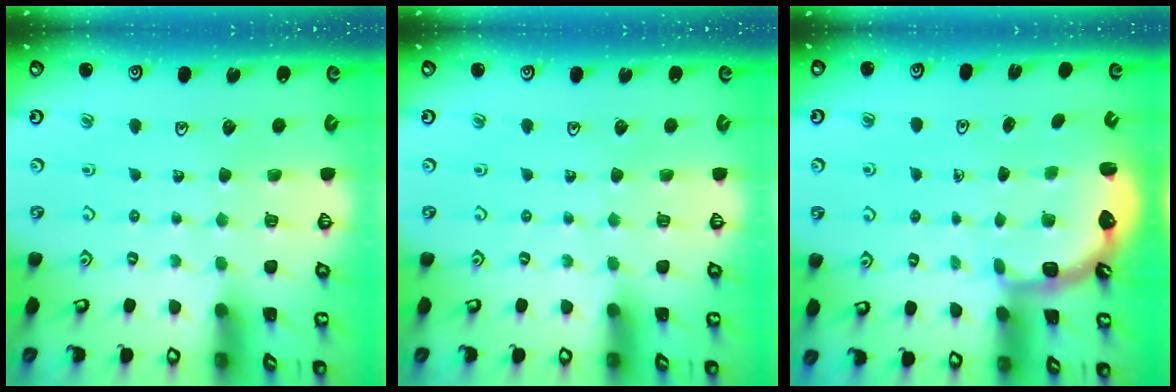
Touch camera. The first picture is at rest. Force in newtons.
{"total": 0.0}
{"total": 2.5, "press": 2.1, "slide": 1.3}